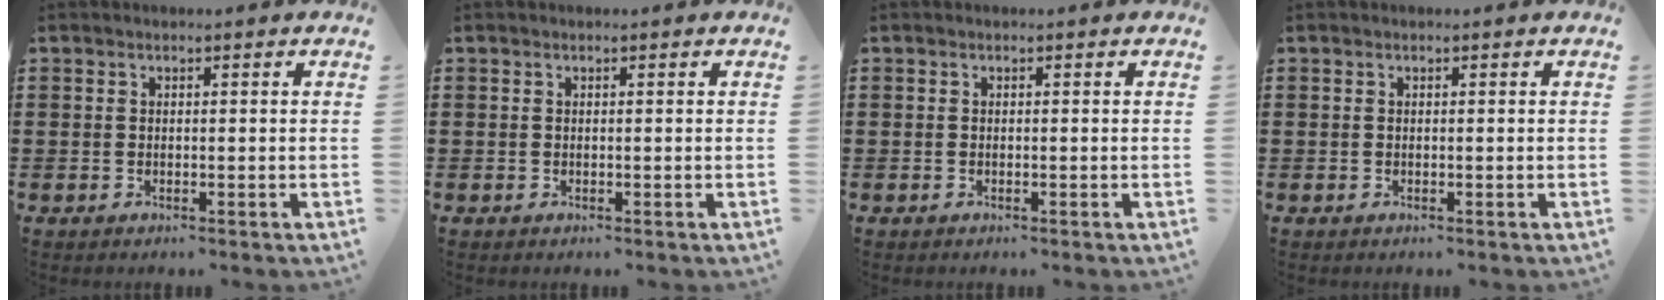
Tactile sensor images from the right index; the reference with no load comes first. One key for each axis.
{"total": 0.0}
{"total": 0.0}
{"total": 0.0}